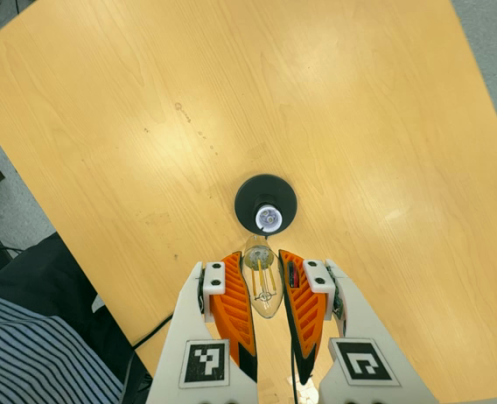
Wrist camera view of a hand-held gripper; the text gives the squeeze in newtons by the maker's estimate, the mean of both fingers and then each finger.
{"total": 22.8, "left": 26.3, "right": 19.3}